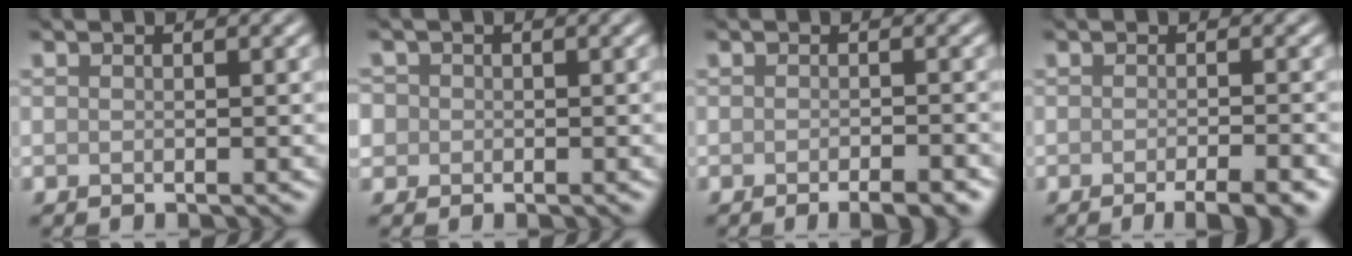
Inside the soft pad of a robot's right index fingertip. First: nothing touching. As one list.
[{"total": 2.2, "force": [0.3, 2.1, 0.6], "torque": [-0.003, 0.013, -0.007]}, {"total": 2.6, "force": [-1.7, 0.5, 1.9], "torque": [-0.022, 0.000, -0.023]}, {"total": 3.9, "force": [-2.3, 0.8, 3.0], "torque": [-0.034, 0.000, -0.032]}]